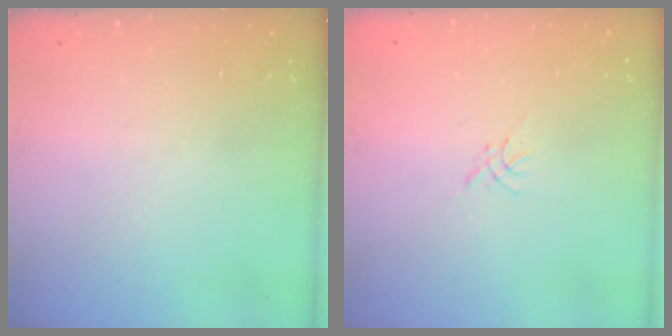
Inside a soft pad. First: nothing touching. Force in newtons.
{"total": 0.0}